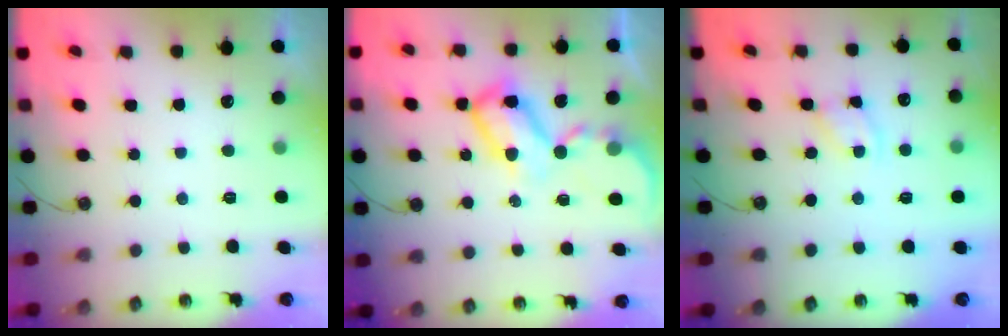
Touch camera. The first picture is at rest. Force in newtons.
{"total": 12.4, "press": 12.4, "slide": 1.1}
{"total": 2.8, "press": 2.8, "slide": 0.3}